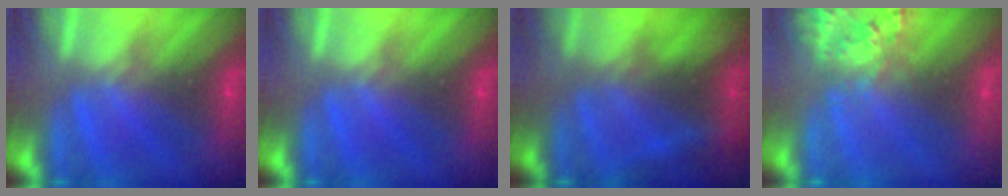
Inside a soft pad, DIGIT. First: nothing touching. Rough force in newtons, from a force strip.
{"total": 0.0}
{"total": 7.2}
{"total": 2.6}